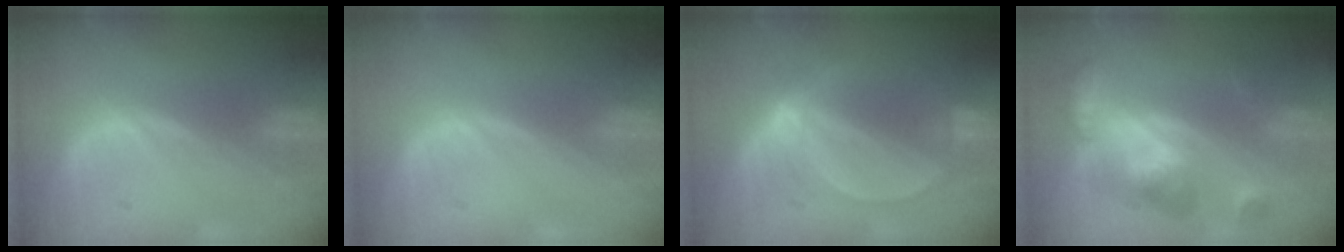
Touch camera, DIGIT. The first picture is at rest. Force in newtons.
{"total": 0.0}
{"total": 5.0, "press": 4.5, "slide": 2.2}
{"total": 8.2, "press": 8.2, "slide": 0.5}